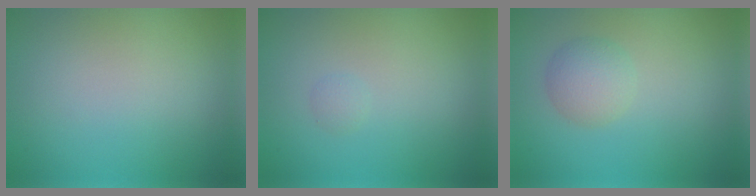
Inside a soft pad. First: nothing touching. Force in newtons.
{"total": 0.6, "press": 0.6, "slide": 0.1}
{"total": 2.7, "press": 2.7, "slide": 0.0}